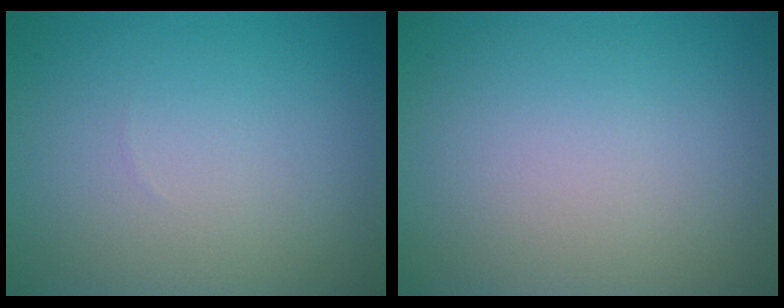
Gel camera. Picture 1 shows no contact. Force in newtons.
{"total": 0.0}